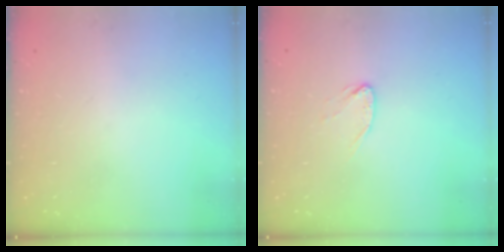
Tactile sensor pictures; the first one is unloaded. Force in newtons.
{"total": 4.8, "press": 4.7, "slide": 0.5}